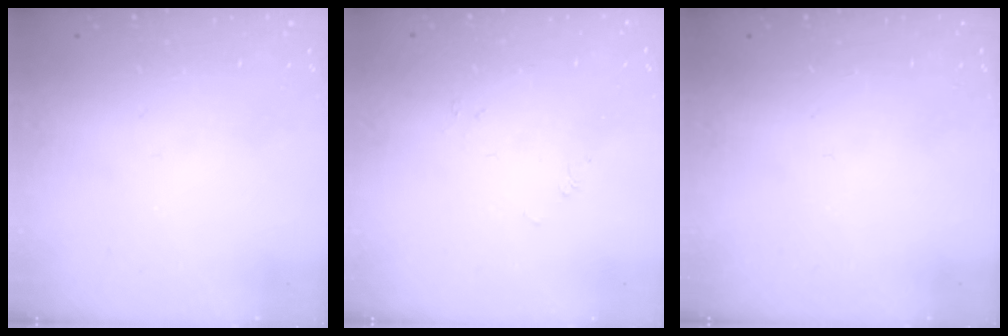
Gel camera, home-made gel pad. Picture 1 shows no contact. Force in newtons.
{"total": 0.0}
{"total": 0.0}